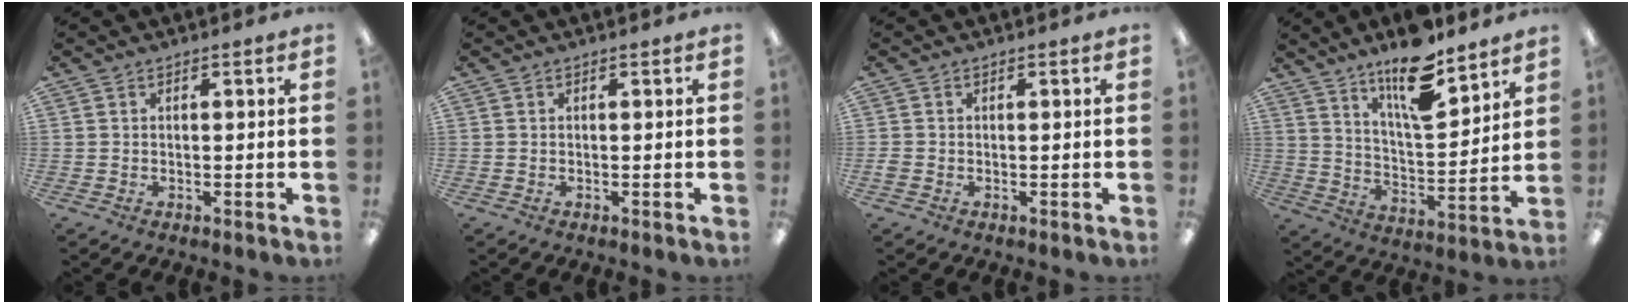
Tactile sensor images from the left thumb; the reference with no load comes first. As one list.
[{"total": 0.0}, {"total": 1.1, "force": [-0.4, 0.9, 0.6], "torque": [-0.008, 0.003, -0.007]}, {"total": 14.8, "force": [11.3, 4.3, 8.5], "torque": [-0.138, -0.072, 0.190]}]